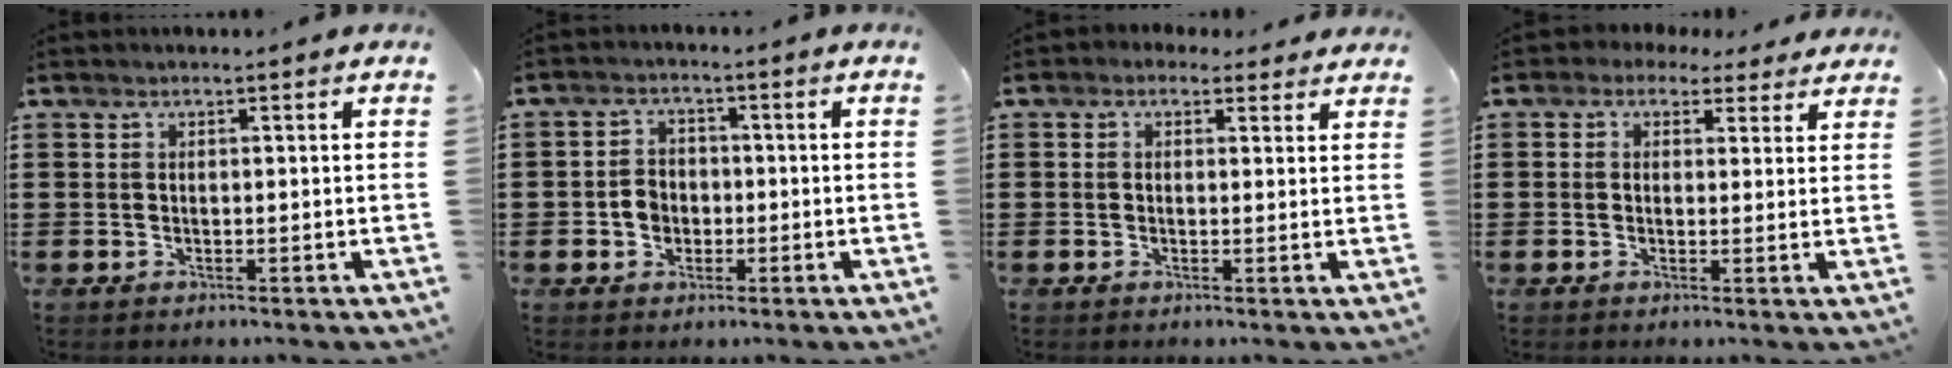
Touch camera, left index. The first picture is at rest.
{"total": 3.4, "force": [-0.8, 2.9, 1.7], "torque": [-0.039, 0.005, -0.017]}
{"total": 1.5, "force": [0.9, 1.1, 0.4], "torque": [-0.014, 0.008, 0.017]}
{"total": 2.3, "force": [1.5, 1.6, 0.7], "torque": [-0.023, 0.006, 0.026]}